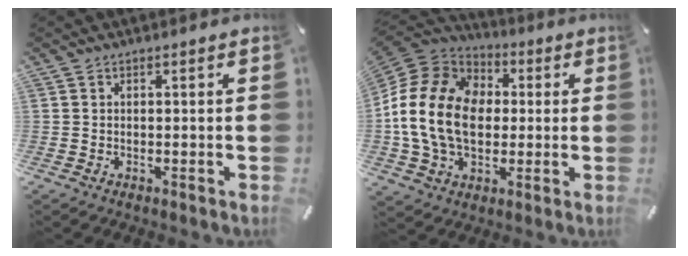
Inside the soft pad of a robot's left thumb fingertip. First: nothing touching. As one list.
[{"total": 18.9, "force": [-1.2, 14.8, 11.7], "torque": [-0.252, 0.021, -0.026]}]